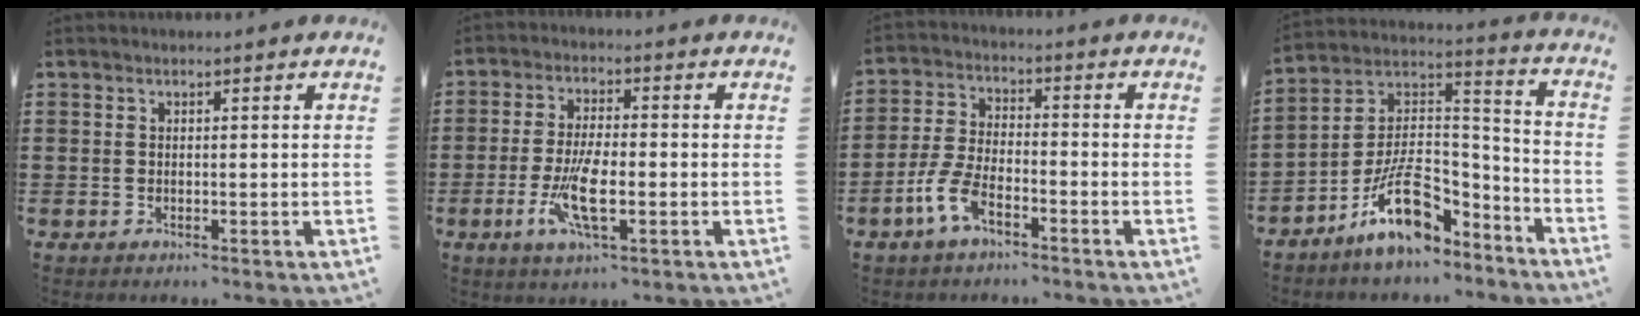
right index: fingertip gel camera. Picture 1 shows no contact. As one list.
[{"total": 8.1, "force": [-2.4, 2.3, 7.4], "torque": [-0.160, -0.017, -0.046]}, {"total": 6.2, "force": [-3.9, 2.3, 4.2], "torque": [-0.112, -0.003, -0.080]}, {"total": 12.3, "force": [-7.5, 5.8, 7.8], "torque": [-0.150, 0.027, -0.138]}]